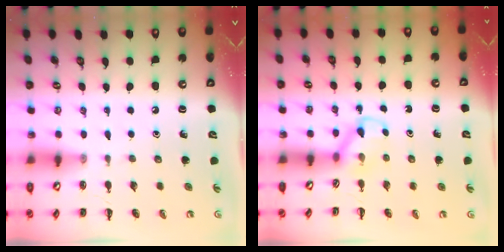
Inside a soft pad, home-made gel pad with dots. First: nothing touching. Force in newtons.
{"total": 3.6, "press": 3.4, "slide": 1.2}